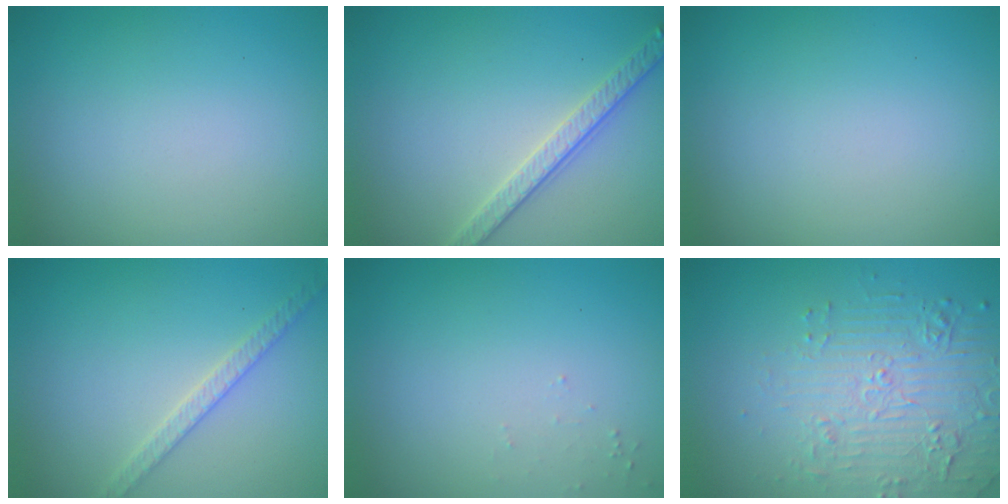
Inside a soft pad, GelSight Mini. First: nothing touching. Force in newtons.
{"total": 2.8, "press": 2.7, "slide": 0.8}
{"total": 0.0}
{"total": 2.1, "press": 2.0, "slide": 0.6}
{"total": 0.6, "press": 0.6, "slide": 0.2}
{"total": 5.0, "press": 3.8, "slide": 3.2}